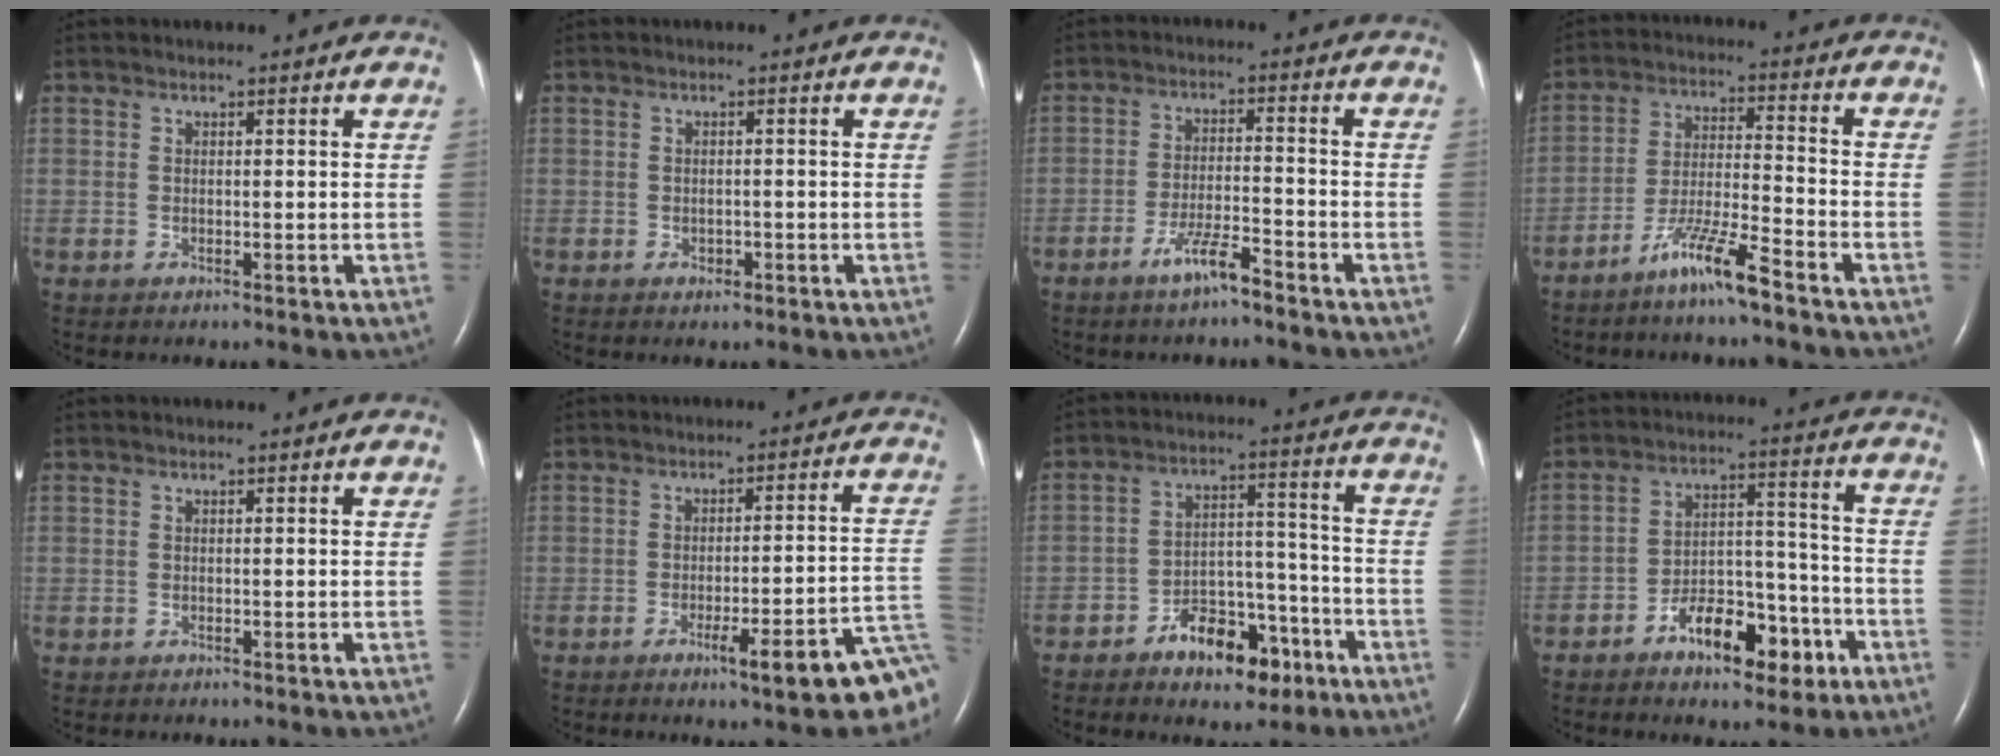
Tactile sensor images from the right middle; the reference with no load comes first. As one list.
[{"total": 1.1, "force": [-0.6, 0.7, 0.6], "torque": [-0.011, 0.001, -0.006]}, {"total": 5.0, "force": [-3.9, 0.3, 3.2], "torque": [-0.067, -0.006, -0.074]}, {"total": 8.0, "force": [-6.1, -0.3, 5.3], "torque": [-0.104, -0.017, -0.119]}, {"total": 0.0}, {"total": 10.1, "force": [-6.3, 0.5, 7.9], "torque": [-0.072, 0.010, -0.079]}, {"total": 10.2, "force": [-6.3, 5.0, 6.2], "torque": [-0.095, 0.026, -0.096]}, {"total": 11.0, "force": [-6.3, 4.7, 7.7], "torque": [-0.125, 0.027, -0.094]}]